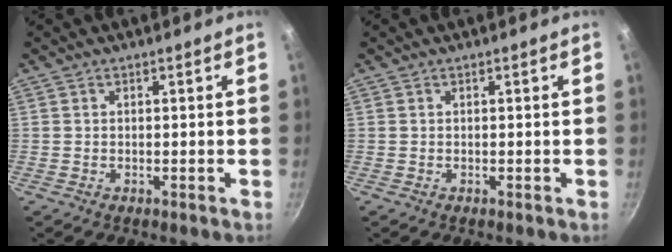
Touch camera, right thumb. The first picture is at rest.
{"total": 0.0}